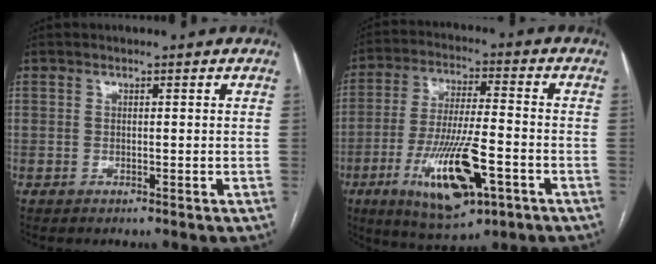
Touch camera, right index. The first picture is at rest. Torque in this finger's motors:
{"motor_torque": [0.51, 0.09, 0.33, 0.15]}